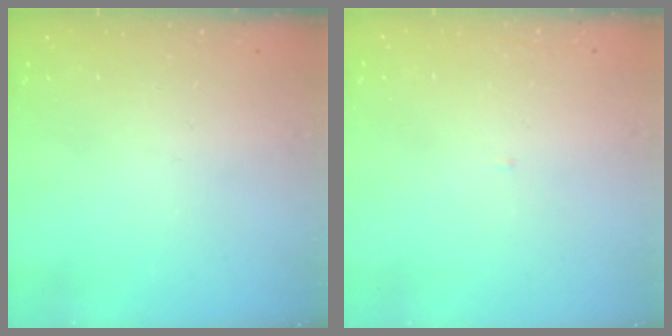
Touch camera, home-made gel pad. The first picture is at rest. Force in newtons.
{"total": 2.0, "press": 2.0, "slide": 0.2}